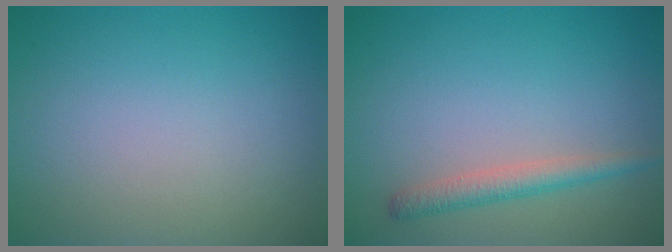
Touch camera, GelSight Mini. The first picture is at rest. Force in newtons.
{"total": 2.1, "press": 2.1, "slide": 0.1}